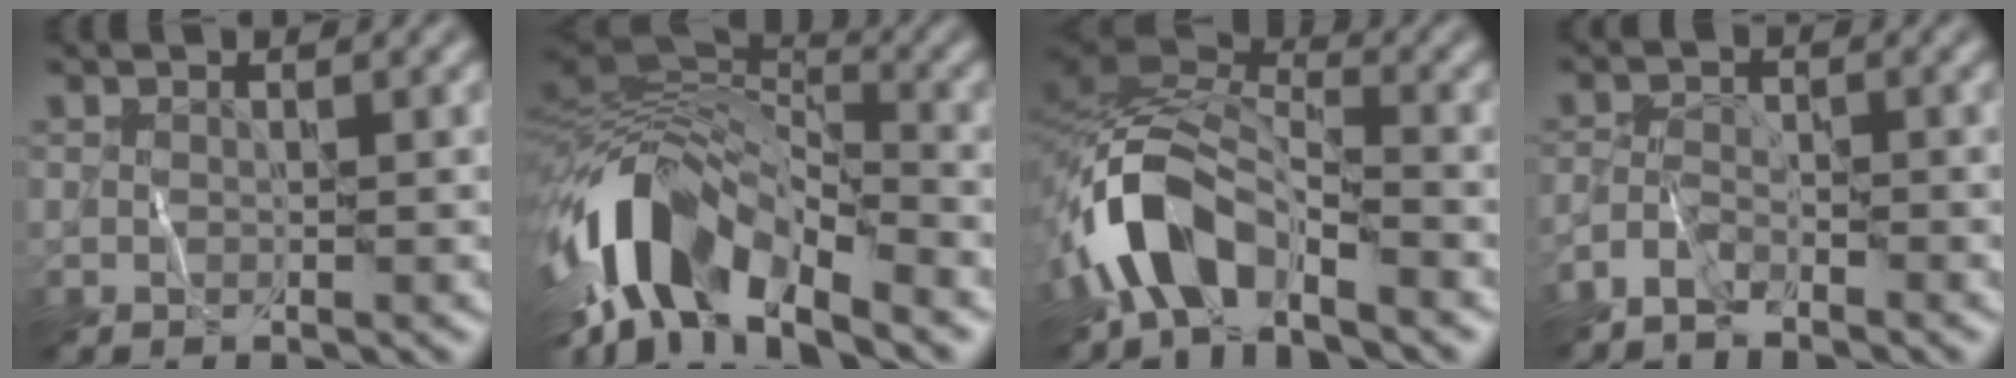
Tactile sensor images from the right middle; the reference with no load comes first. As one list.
[{"total": 11.9, "force": [-5.3, 5.2, 9.3], "torque": [-0.168, 0.010, -0.105]}, {"total": 6.9, "force": [-4.2, 3.2, 4.4], "torque": [-0.072, 0.004, -0.096]}, {"total": 2.2, "force": [-2.1, 0.5, 0.7], "torque": [-0.016, 0.003, -0.050]}]